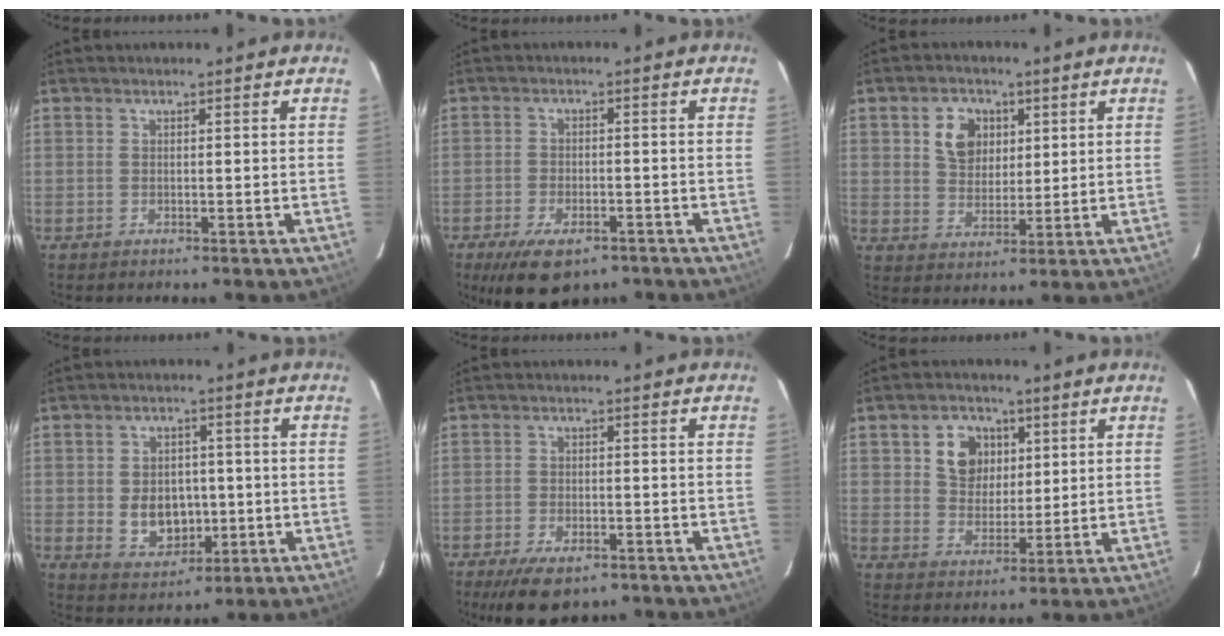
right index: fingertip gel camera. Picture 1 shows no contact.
{"total": 10.7, "force": [-7.2, 4.9, 6.2], "torque": [-0.133, -0.018, -0.110]}
{"total": 7.3, "force": [2.6, 5.8, 3.6], "torque": [-0.064, 0.017, 0.052]}
{"total": 8.1, "force": [-1.0, 6.4, 4.9], "torque": [-0.101, 0.002, 0.002]}
{"total": 9.4, "force": [-6.8, 4.1, 5.1], "torque": [-0.115, -0.014, -0.106]}
{"total": 7.9, "force": [2.8, 6.5, 3.4], "torque": [-0.068, 0.020, 0.055]}